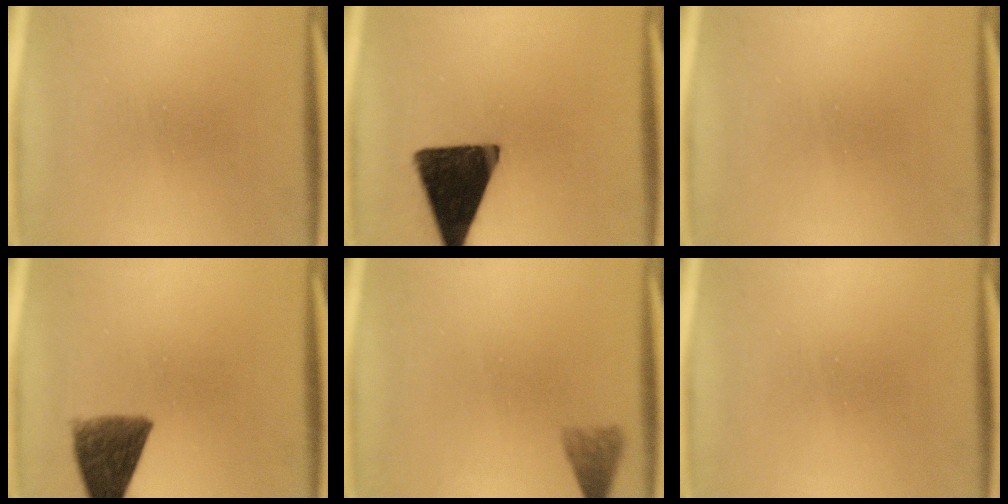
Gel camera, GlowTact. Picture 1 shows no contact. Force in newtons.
{"total": 17.4}
{"total": 0.0}
{"total": 8.4}
{"total": 2.9}
{"total": 0.0}